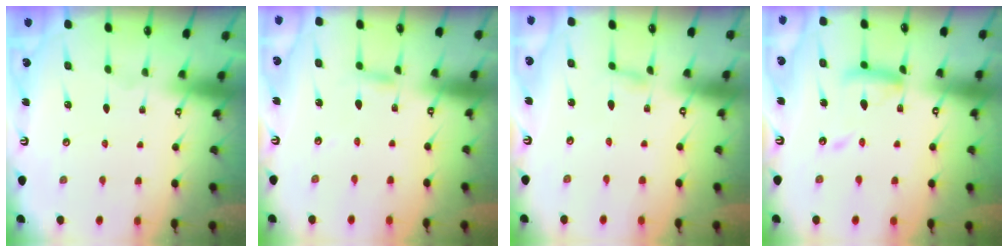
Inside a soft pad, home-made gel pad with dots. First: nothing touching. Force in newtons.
{"total": 2.9, "press": 2.8, "slide": 0.3}
{"total": 1.6, "press": 1.6, "slide": 0.2}
{"total": 12.6, "press": 12.6, "slide": 1.1}